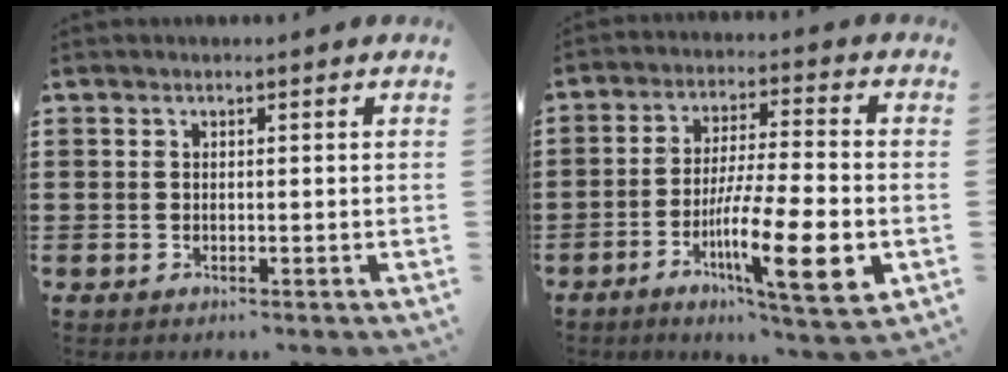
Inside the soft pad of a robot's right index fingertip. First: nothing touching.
{"total": 14.6, "force": [-5.1, 2.2, 13.5], "torque": [-0.250, -0.009, -0.087]}